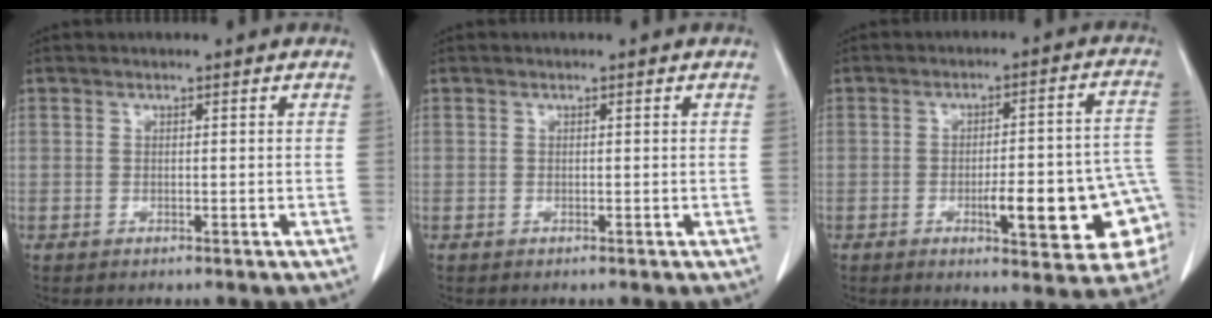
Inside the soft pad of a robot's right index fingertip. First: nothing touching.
{"total": 0.0}
{"total": 15.8, "force": [-4.9, 3.4, 14.6], "torque": [-0.113, 0.034, -0.047]}